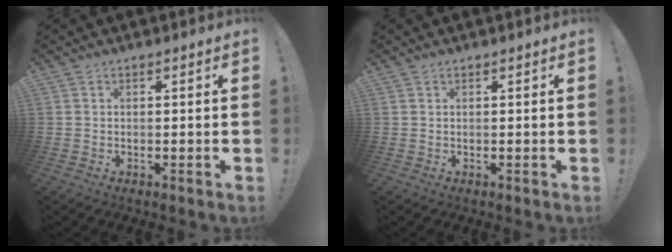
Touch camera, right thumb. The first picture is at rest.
{"total": 0.0}